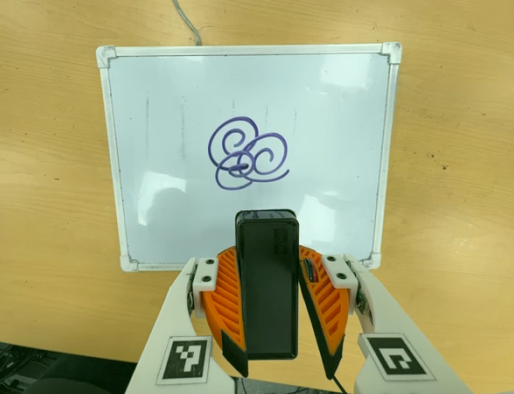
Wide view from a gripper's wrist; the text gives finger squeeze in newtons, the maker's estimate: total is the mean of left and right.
{"total": 6.6, "left": 5.5, "right": 7.7}